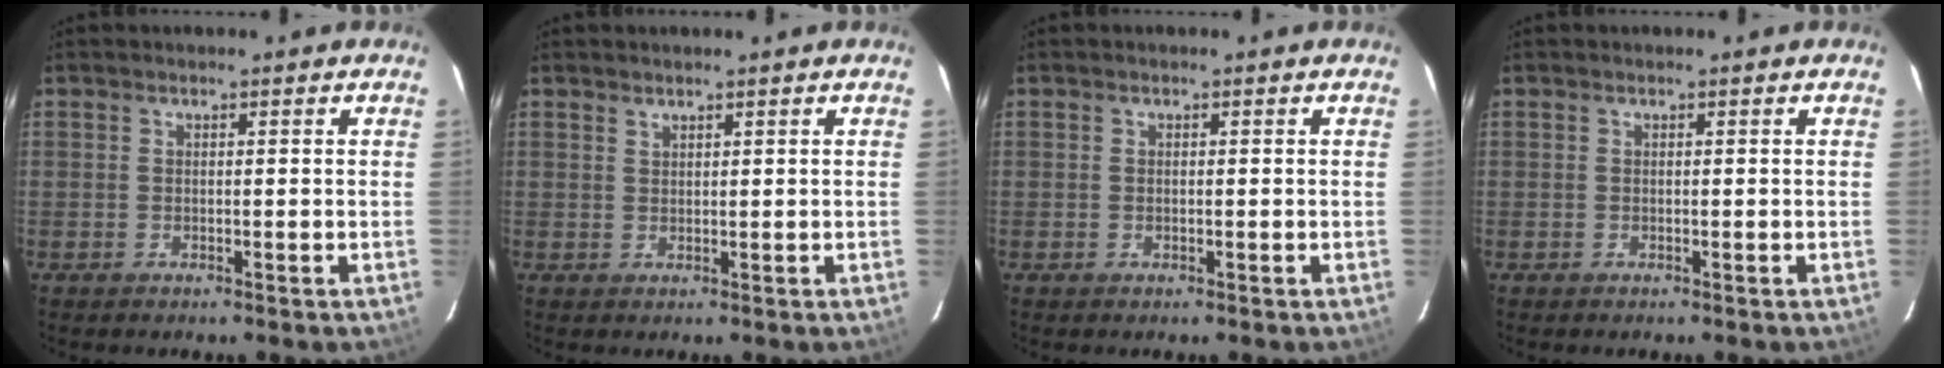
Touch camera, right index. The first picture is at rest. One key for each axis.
{"total": 0.9, "fx": 0.8, "fy": 0.3, "fz": 0.1, "tx": -0.003, "ty": 0.001, "tz": 0.017}
{"total": 0.0}
{"total": 0.0}